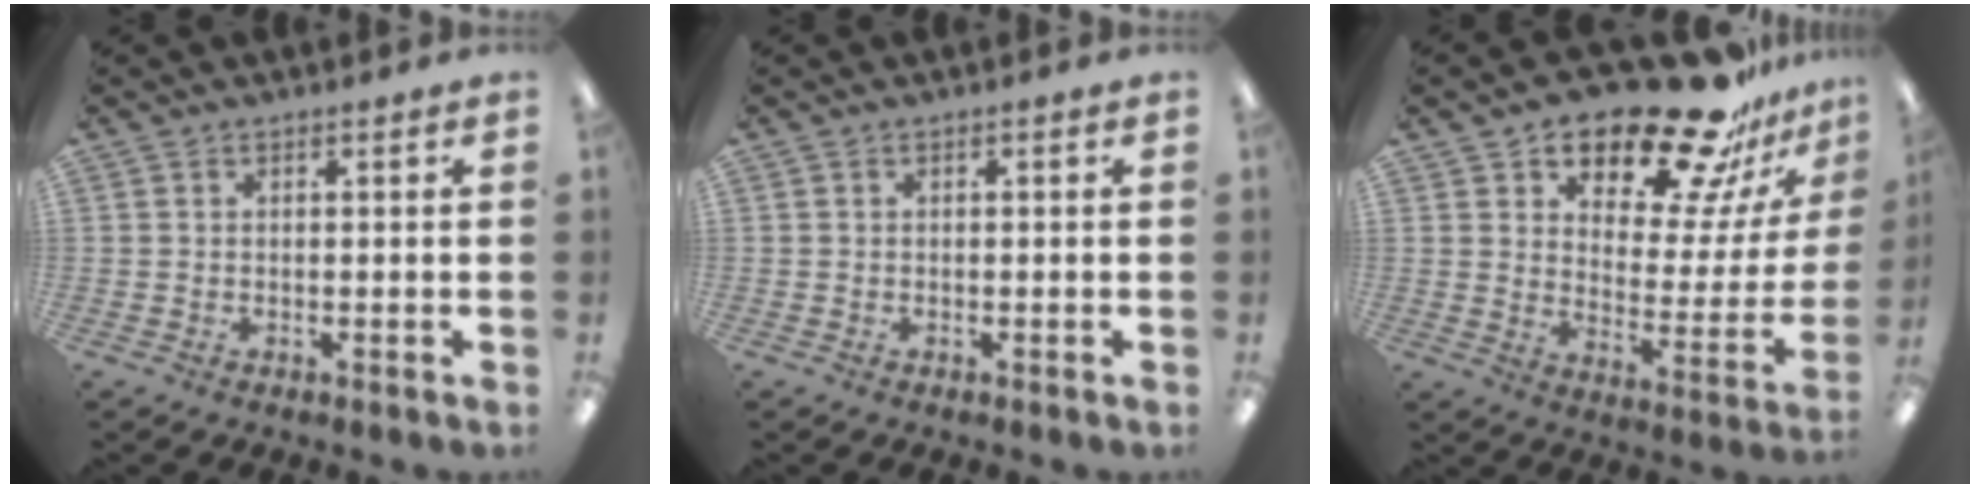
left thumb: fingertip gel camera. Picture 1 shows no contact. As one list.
[{"total": 0.0}, {"total": 22.0, "force": [18.7, 6.5, 9.7], "torque": [-0.145, -0.138, 0.312]}]